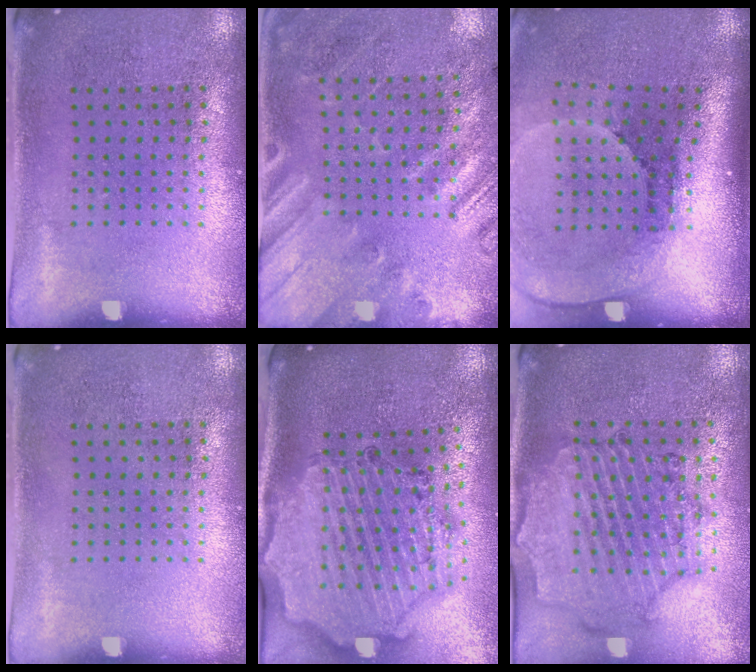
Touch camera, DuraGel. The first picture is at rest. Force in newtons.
{"total": 2.5, "press": 1.8, "slide": 1.8}
{"total": 2.6, "press": 1.7, "slide": 1.9}
{"total": 0.0}
{"total": 2.9, "press": 2.6, "slide": 1.2}
{"total": 1.6, "press": 1.6, "slide": 0.4}